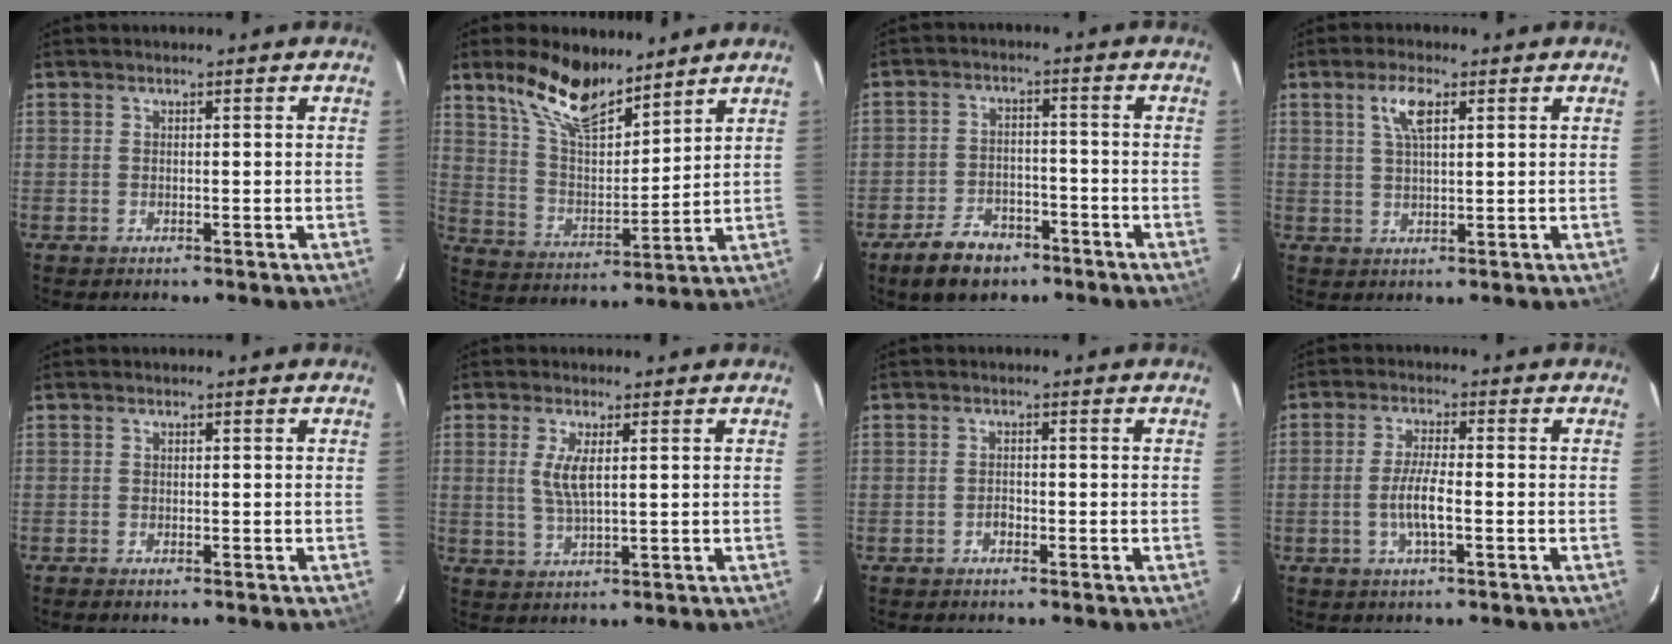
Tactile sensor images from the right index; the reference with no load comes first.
{"total": 13.8, "force": [10.5, 4.9, 7.6], "torque": [-0.143, 0.008, 0.202]}
{"total": 9.1, "force": [-6.2, 5.2, 4.1], "torque": [-0.102, 0.013, -0.093]}
{"total": 4.8, "force": [2.1, 1.6, 4.0], "torque": [-0.076, 0.008, 0.041]}
{"total": 0.8, "force": [-0.7, 0.3, 0.4], "torque": [-0.009, -0.003, -0.014]}
{"total": 4.8, "force": [1.0, 1.3, 4.5], "torque": [-0.093, -0.003, 0.020]}
{"total": 1.3, "force": [-0.8, 0.8, 0.6], "torque": [-0.012, 0.004, -0.014]}
{"total": 5.4, "force": [-1.6, 0.8, 5.1], "torque": [-0.100, -0.004, -0.031]}